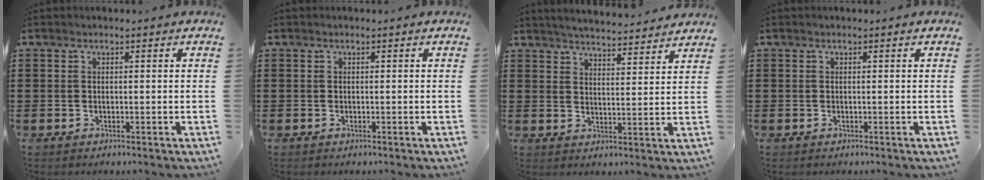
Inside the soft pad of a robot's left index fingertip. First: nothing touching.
{"total": 0.0}
{"total": 4.0, "force": [4.0, -0.3, 0.3], "torque": [-0.021, -0.026, 0.069]}
{"total": 0.0}